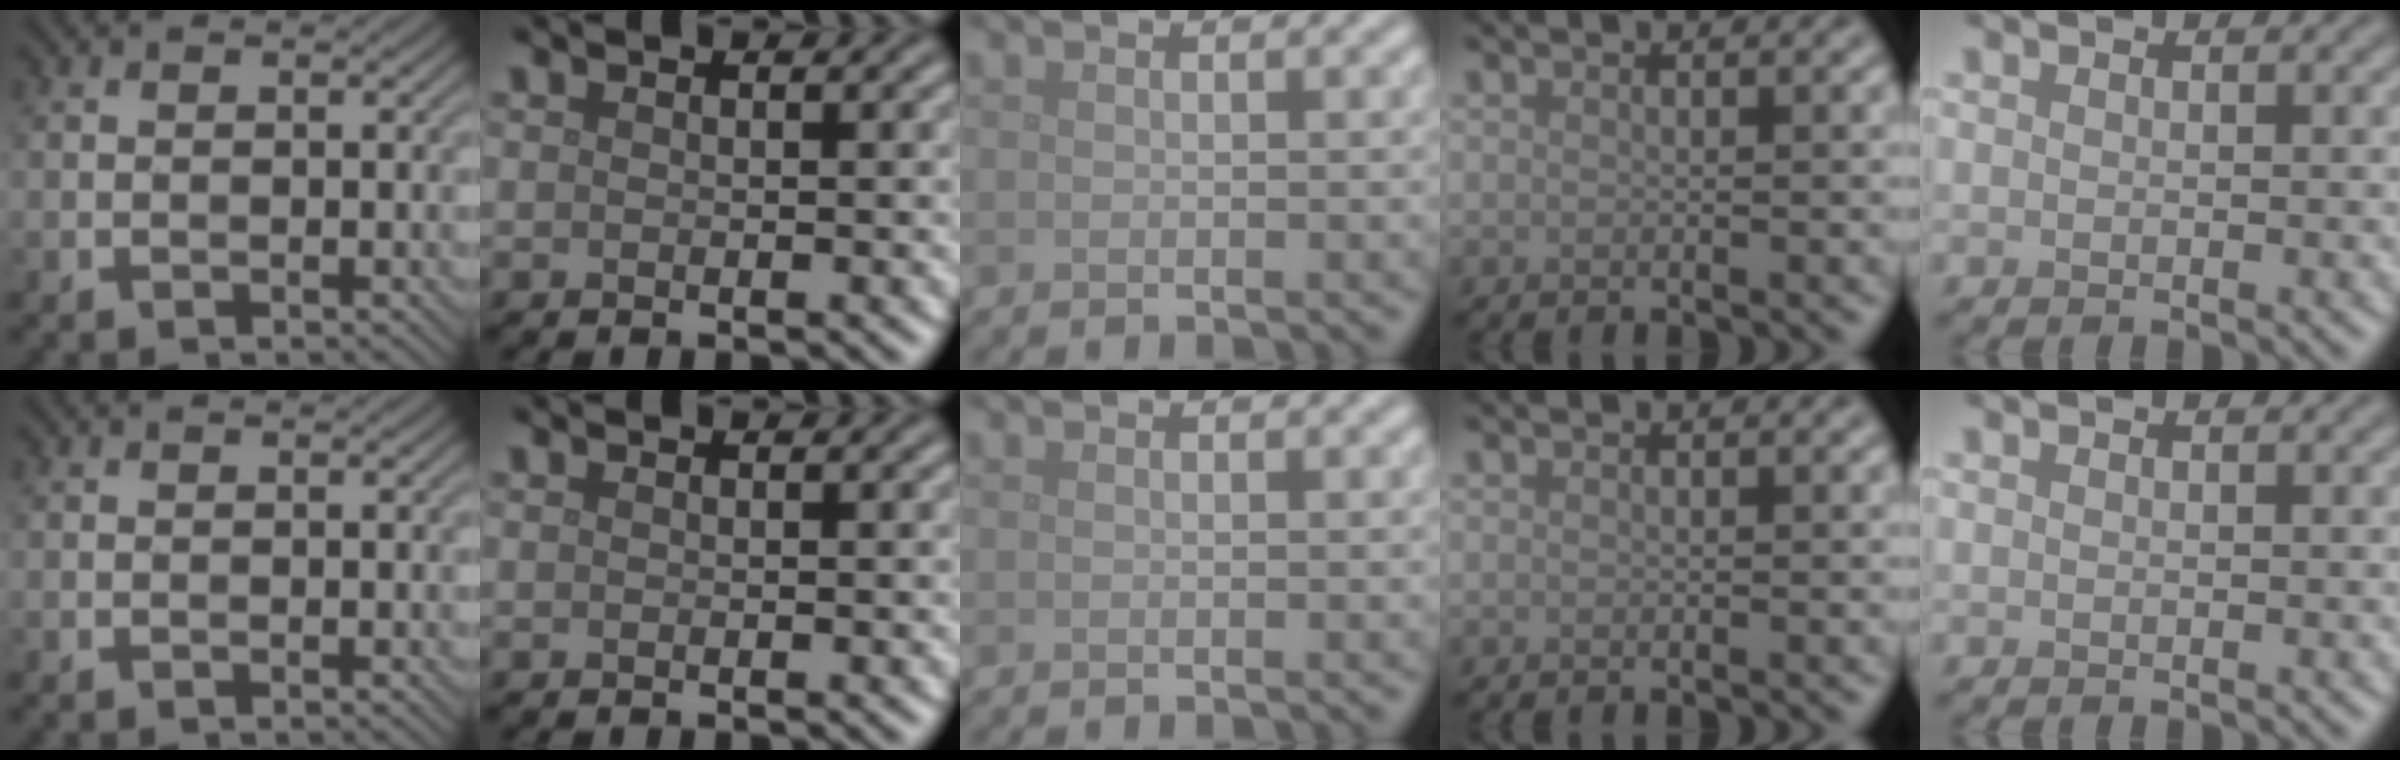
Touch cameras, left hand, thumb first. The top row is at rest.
{}